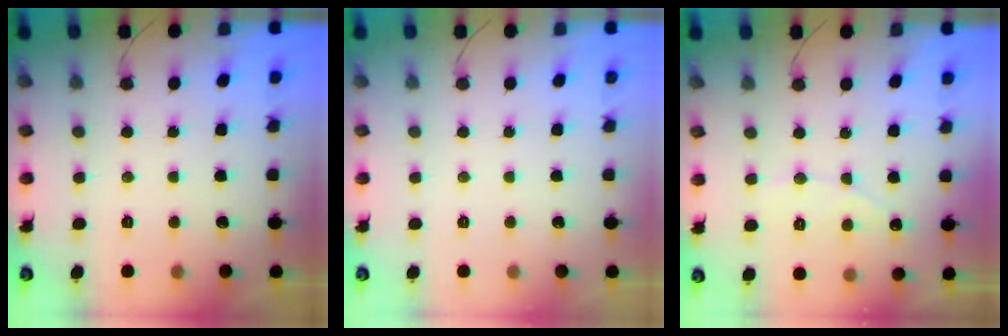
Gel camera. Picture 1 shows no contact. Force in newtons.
{"total": 0.0}
{"total": 4.6, "press": 4.6, "slide": 0.4}